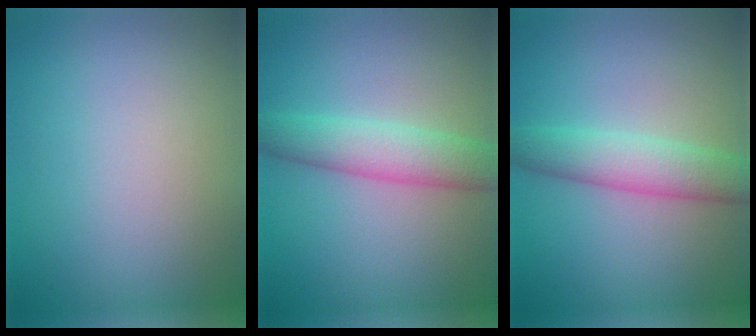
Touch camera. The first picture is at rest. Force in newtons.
{"total": 4.3, "press": 4.3, "slide": 0.1}
{"total": 4.1, "press": 4.1, "slide": 0.1}